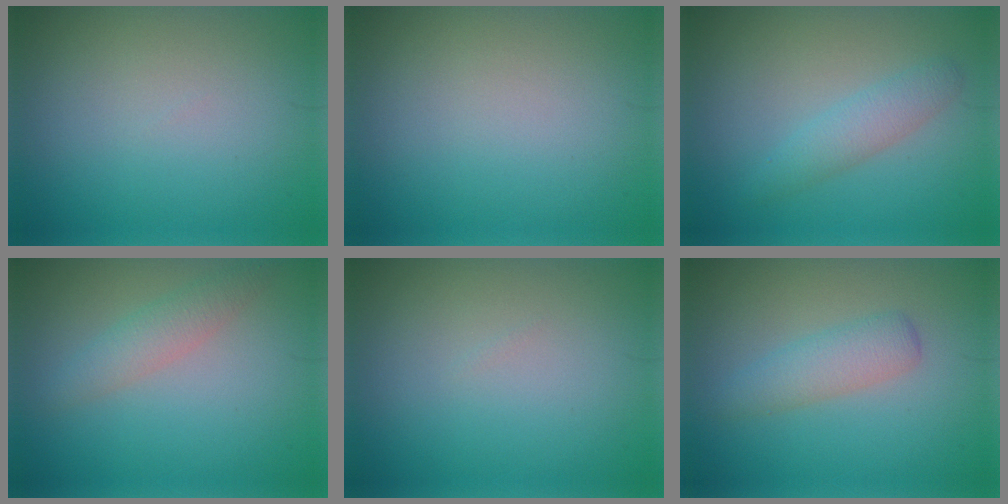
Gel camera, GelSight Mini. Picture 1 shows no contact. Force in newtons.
{"total": 0.0}
{"total": 2.3, "press": 2.3, "slide": 0.0}
{"total": 2.2, "press": 2.2, "slide": 0.1}
{"total": 0.0}
{"total": 2.6, "press": 2.6, "slide": 0.0}